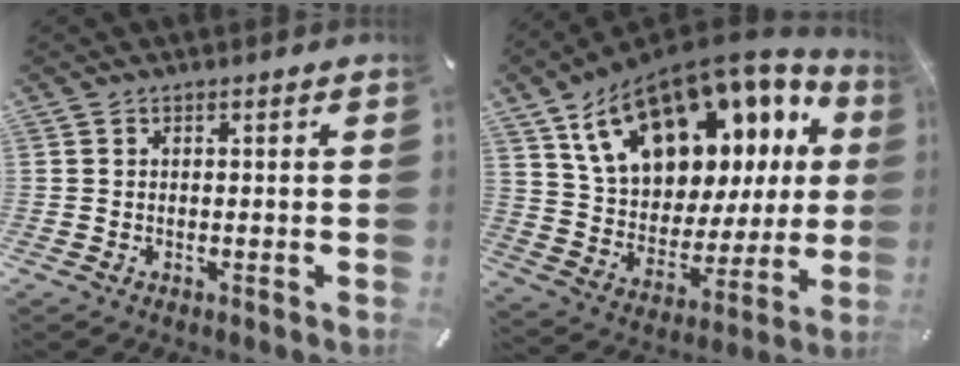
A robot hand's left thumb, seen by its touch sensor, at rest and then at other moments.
{"total": 19.4, "force": [10.4, 12.3, 10.9], "torque": [-0.173, -0.062, 0.191]}